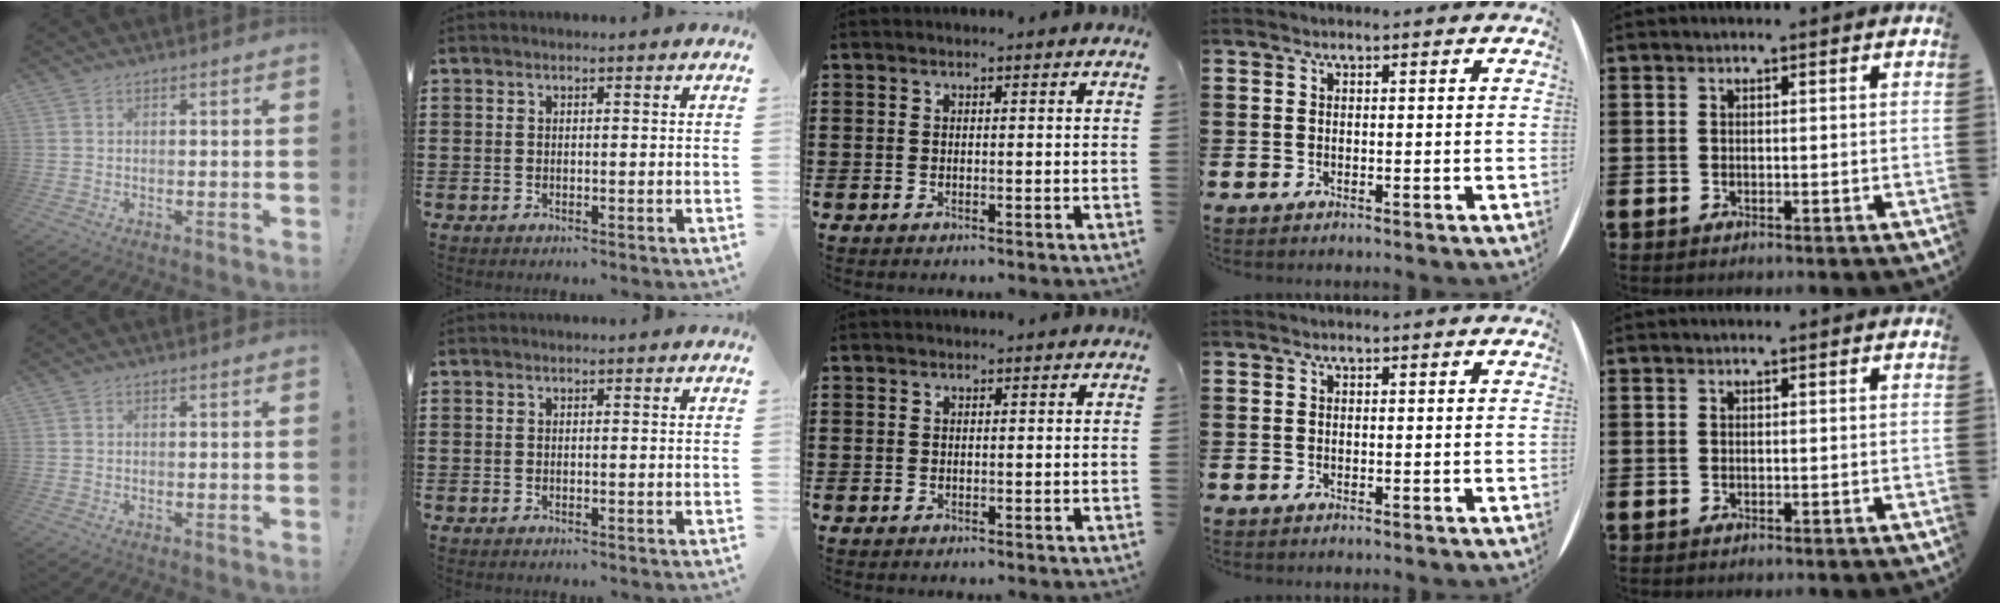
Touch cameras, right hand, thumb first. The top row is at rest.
{}